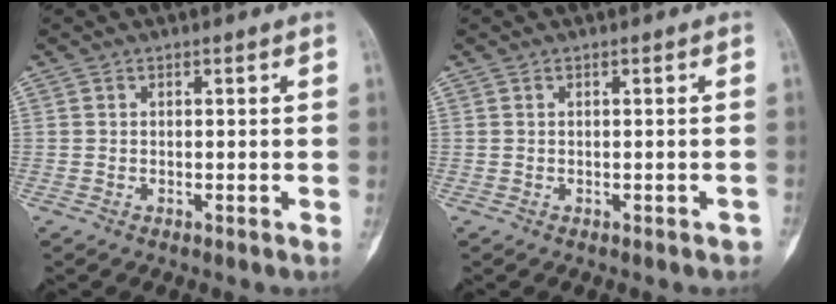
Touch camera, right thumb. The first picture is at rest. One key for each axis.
{"total": 0.7, "fx": -0.4, "fy": 0.4, "fz": 0.5, "tx": -0.009, "ty": 0.008, "tz": 0.000}